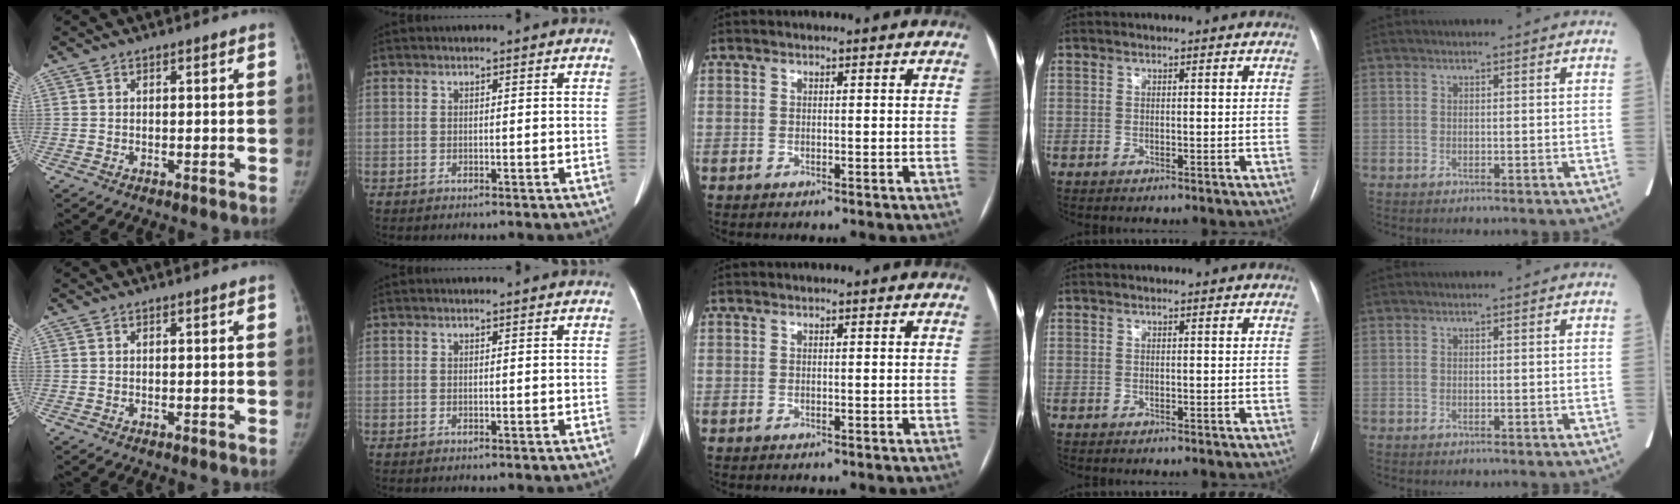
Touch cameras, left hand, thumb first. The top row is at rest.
{}